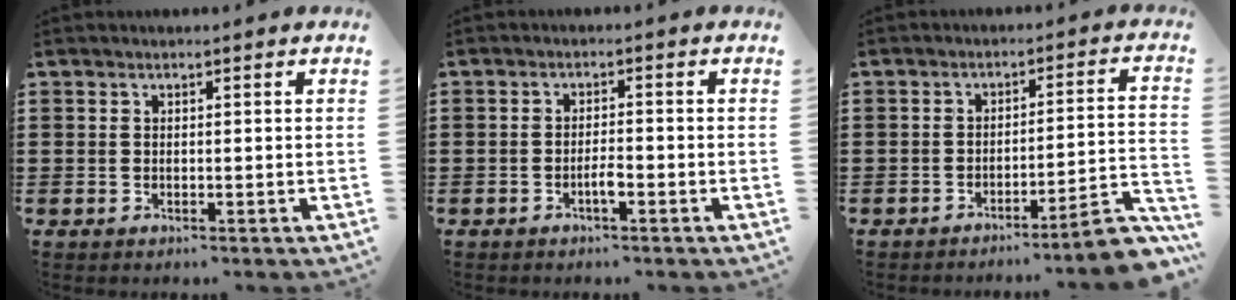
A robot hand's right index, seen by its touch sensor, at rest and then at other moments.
{"total": 2.4, "force": [-1.2, 0.5, 2.0], "torque": [-0.037, 0.004, -0.022]}
{"total": 6.8, "force": [-5.4, 0.2, 4.2], "torque": [-0.062, 0.001, -0.101]}